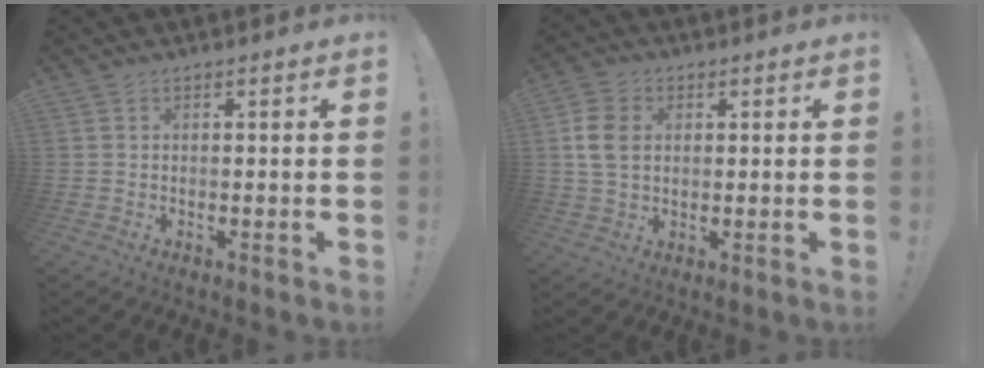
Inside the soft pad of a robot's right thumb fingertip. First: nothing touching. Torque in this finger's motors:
{"motor_torque": [-0.40, 0.26, -0.09, 0.04, 0.16]}